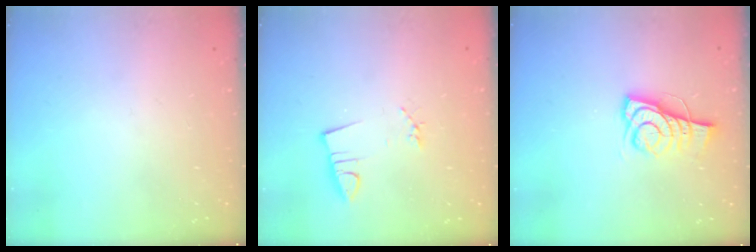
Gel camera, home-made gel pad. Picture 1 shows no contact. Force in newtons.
{"total": 2.9, "press": 1.5, "slide": 2.5}
{"total": 7.4, "press": 7.4, "slide": 0.9}